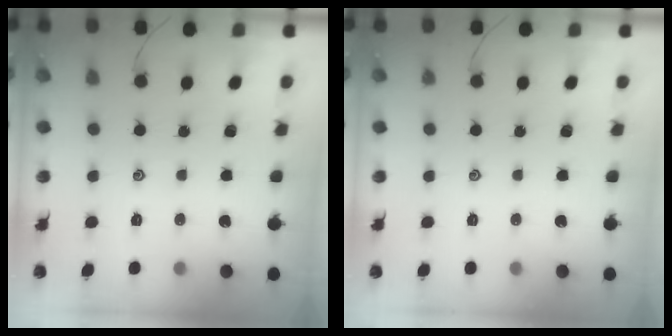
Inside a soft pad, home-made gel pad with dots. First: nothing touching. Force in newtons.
{"total": 0.0}